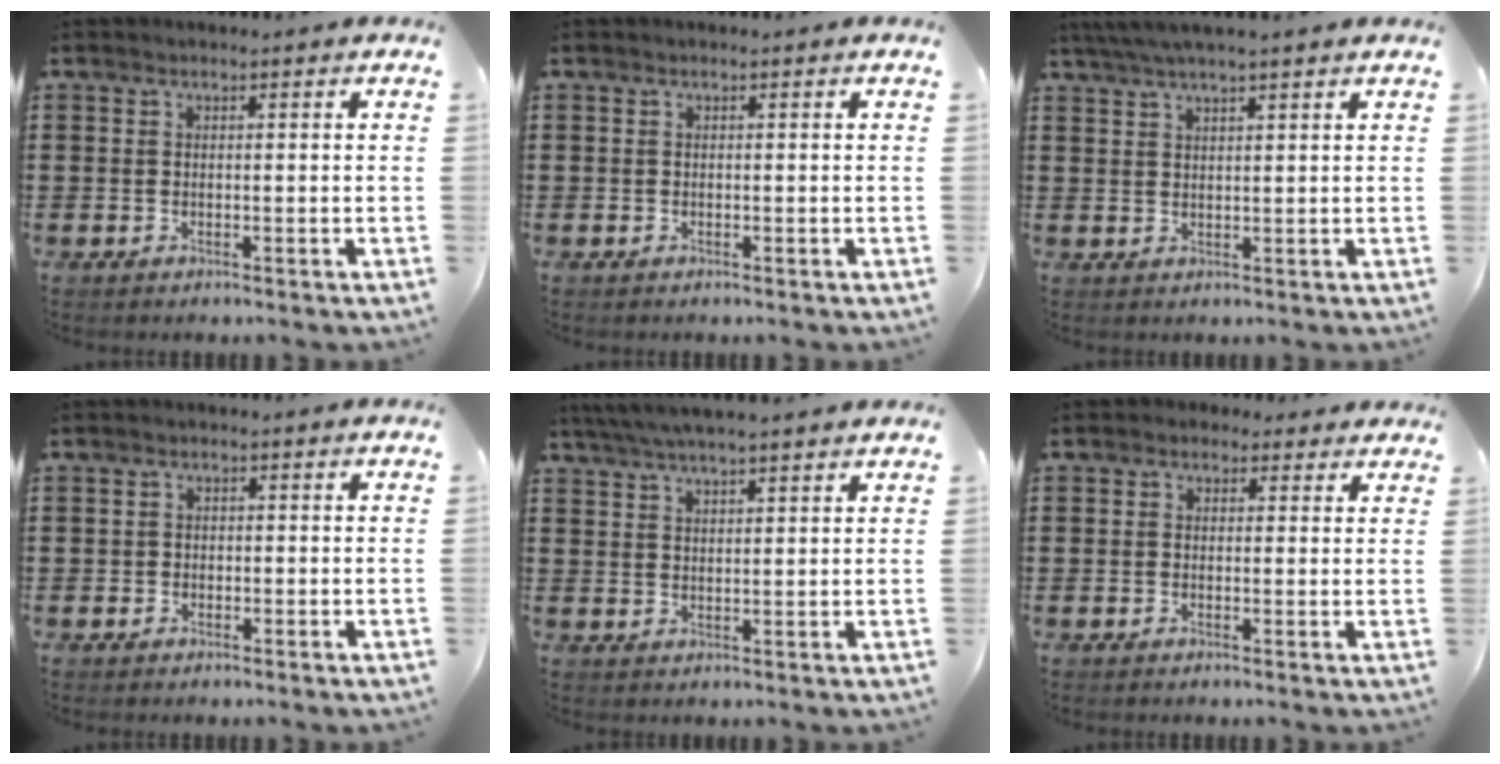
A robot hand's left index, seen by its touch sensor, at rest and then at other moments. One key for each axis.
{"total": 0.0}
{"total": 3.5, "fx": 2.9, "fy": 0.0, "fz": 1.9, "tx": -0.044, "ty": -0.001, "tz": 0.052}
{"total": 0.9, "fx": -0.2, "fy": 0.9, "fz": 0.1, "tx": -0.006, "ty": 0.004, "tz": -0.007}
{"total": 4.2, "fx": 3.8, "fy": -0.2, "fz": 1.8, "tx": -0.045, "ty": -0.009, "tz": 0.068}
{"total": 1.7, "fx": 1.0, "fy": 1.3, "fz": 0.4, "tx": -0.005, "ty": 0.006, "tz": 0.017}